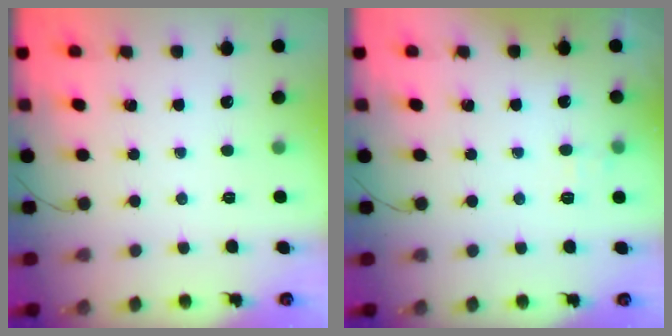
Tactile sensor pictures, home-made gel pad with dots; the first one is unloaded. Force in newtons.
{"total": 6.6, "press": 6.3, "slide": 1.6}